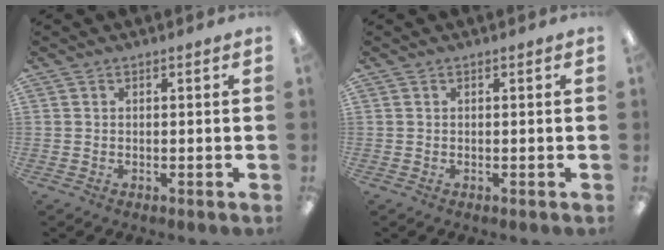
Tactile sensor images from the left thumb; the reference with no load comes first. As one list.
[{"total": 0.0}]